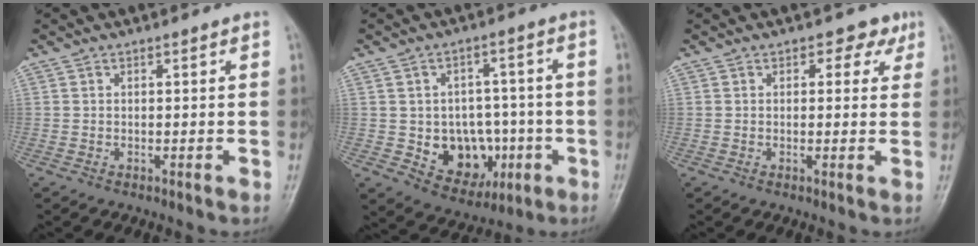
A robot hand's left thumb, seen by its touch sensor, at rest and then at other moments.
{"total": 11.7, "force": [-2.9, 9.2, 6.7], "torque": [-0.048, 0.020, -0.029]}
{"total": 3.3, "force": [1.6, 2.3, 1.7], "torque": [0.008, -0.003, 0.014]}